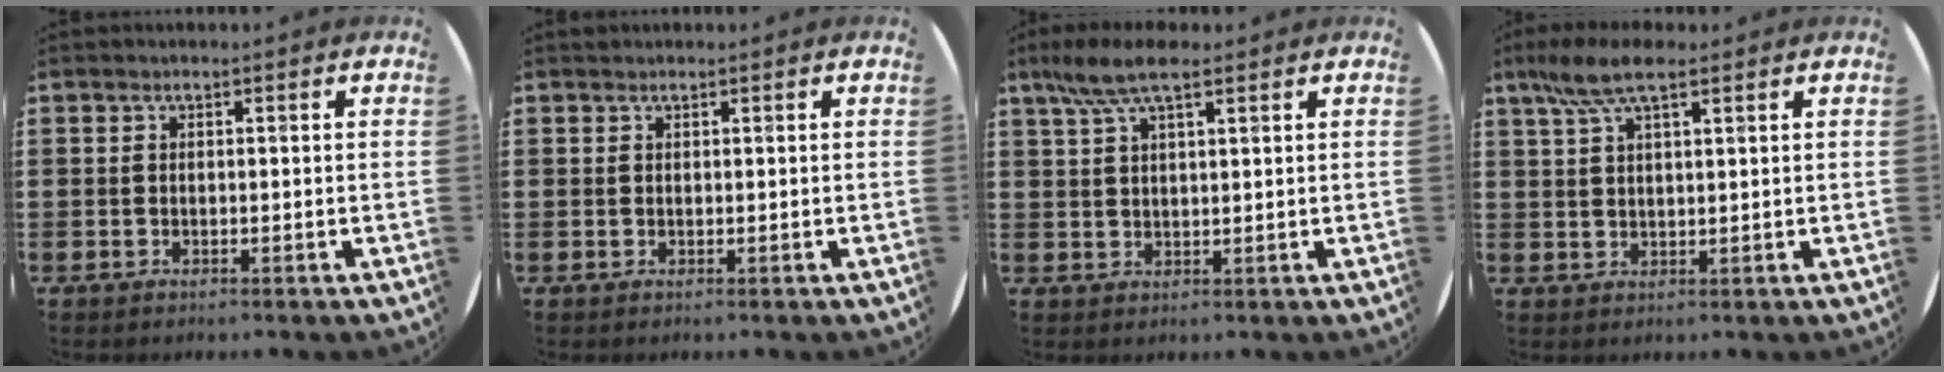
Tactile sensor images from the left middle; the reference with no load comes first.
{"total": 0.0}
{"total": 6.0, "force": [4.1, 1.6, 4.1], "torque": [-0.091, 0.003, 0.073]}
{"total": 6.2, "force": [4.1, 1.8, 4.3], "torque": [-0.094, 0.003, 0.074]}